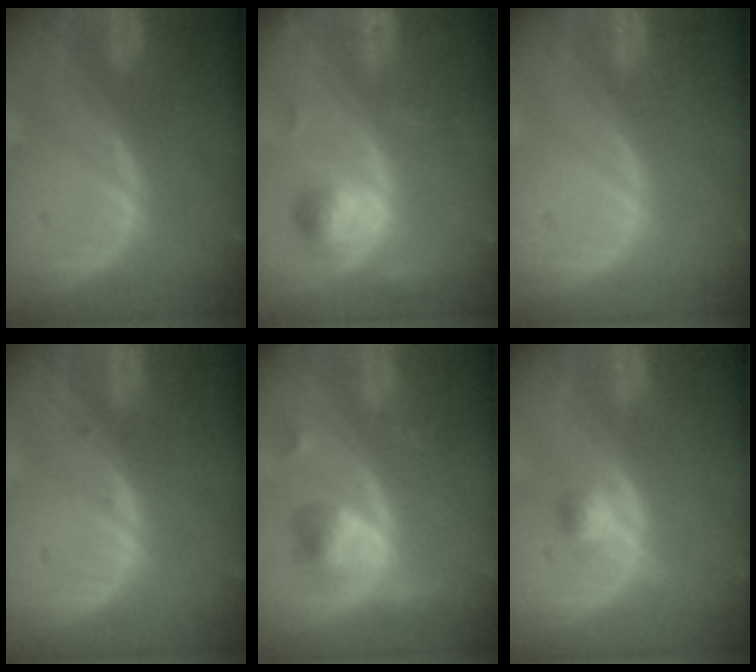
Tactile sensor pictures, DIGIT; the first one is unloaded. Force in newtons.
{"total": 5.4, "press": 4.9, "slide": 2.3}
{"total": 0.0}
{"total": 0.7, "press": 0.4, "slide": 0.5}
{"total": 5.7, "press": 5.2, "slide": 2.4}
{"total": 2.4, "press": 2.1, "slide": 1.1}